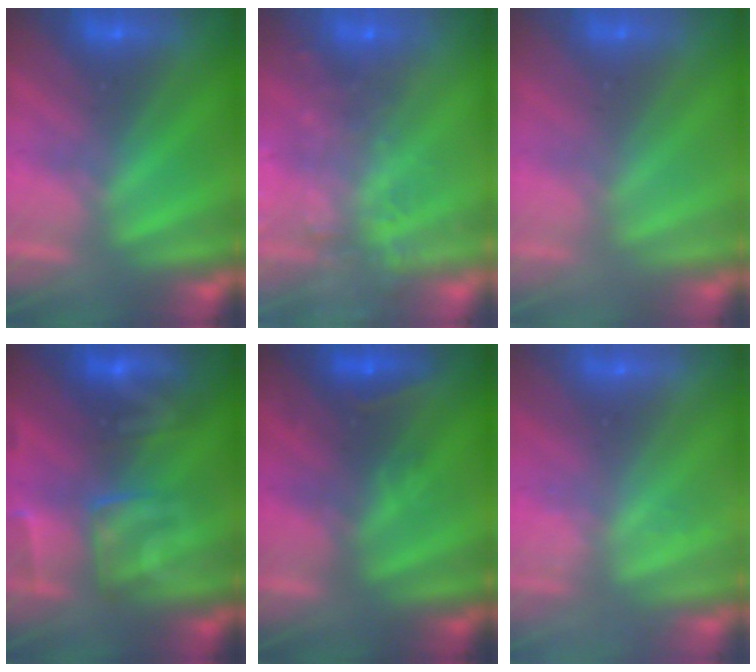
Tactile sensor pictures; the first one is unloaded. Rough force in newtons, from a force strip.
{"total": 9.4}
{"total": 2.9}
{"total": 2.8}
{"total": 2.8}
{"total": 2.2}